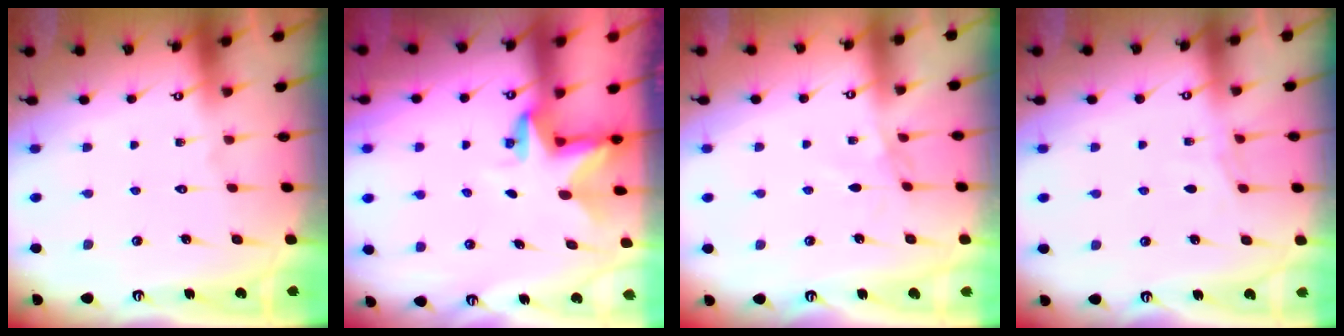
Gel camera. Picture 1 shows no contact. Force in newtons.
{"total": 2.8, "press": 2.8, "slide": 0.2}
{"total": 2.3, "press": 2.3, "slide": 0.4}
{"total": 3.5, "press": 3.5, "slide": 0.4}